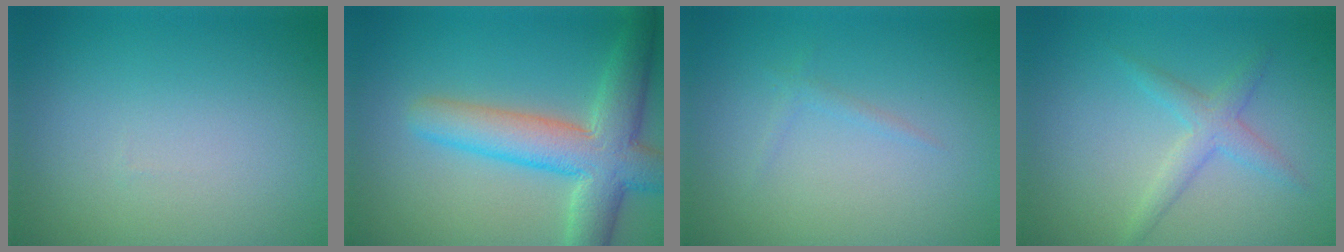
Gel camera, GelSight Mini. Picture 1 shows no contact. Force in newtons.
{"total": 7.3, "press": 7.3, "slide": 0.2}
{"total": 0.8, "press": 0.8, "slide": 0.0}
{"total": 2.2, "press": 2.2, "slide": 0.1}